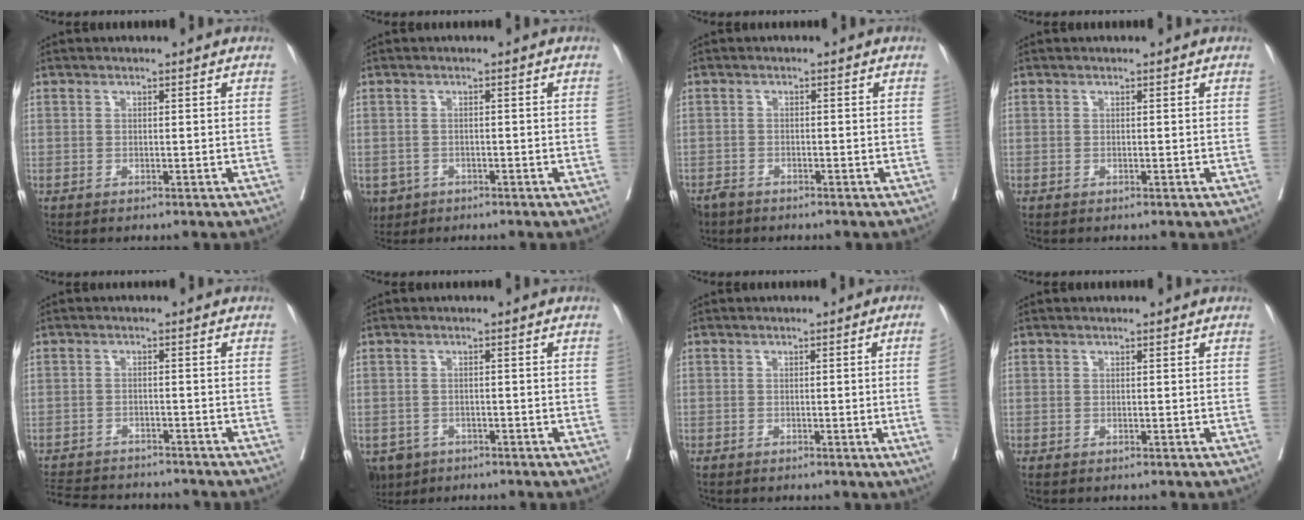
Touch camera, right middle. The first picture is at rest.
{"total": 4.1, "force": [-2.3, 3.3, 1.0], "torque": [-0.015, 0.002, -0.035]}
{"total": 3.3, "force": [-2.8, 1.7, 0.6], "torque": [-0.012, -0.003, -0.049]}
{"total": 0.0}
{"total": 12.0, "force": [-11.1, 2.5, 3.5], "torque": [-0.075, -0.002, -0.156]}
{"total": 4.6, "force": [-3.2, 3.2, 0.9], "torque": [-0.011, 0.002, -0.050]}
{"total": 4.3, "force": [-0.7, -1.6, 3.9], "torque": [-0.042, -0.007, -0.010]}
{"total": 0.0}